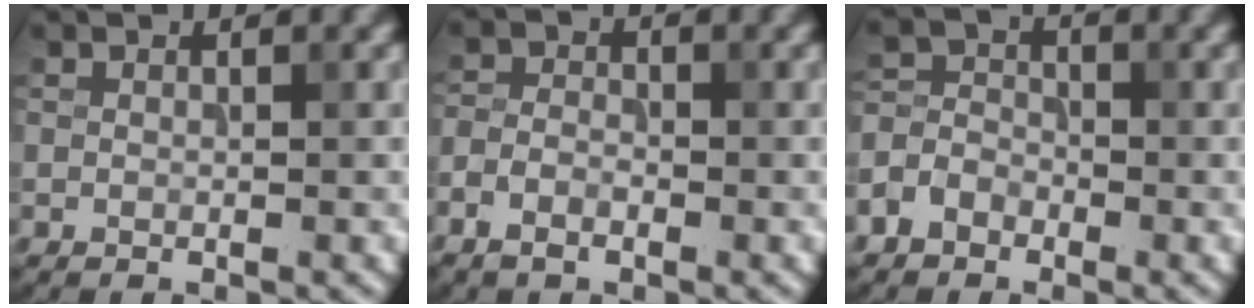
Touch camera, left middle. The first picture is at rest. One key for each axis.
{"total": 2.5, "fx": -1.5, "fy": 1.4, "fz": 1.5, "tx": -0.029, "ty": 0.001, "tz": -0.037}
{"total": 3.1, "fx": -1.8, "fy": 2.2, "fz": 1.2, "tx": -0.025, "ty": 0.004, "tz": -0.043}